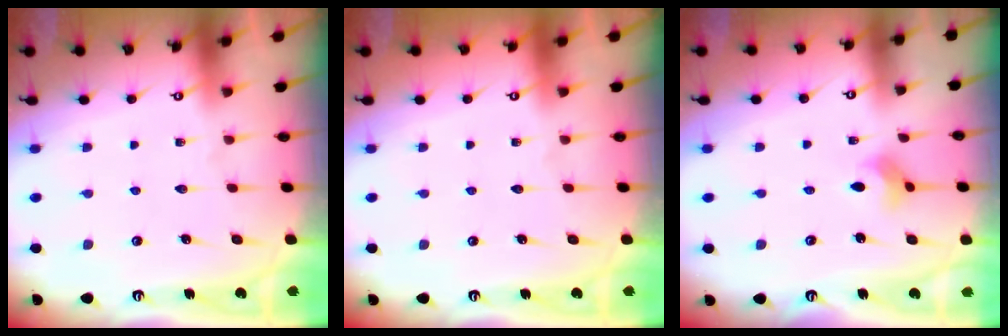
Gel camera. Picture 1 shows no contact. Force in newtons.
{"total": 0.0}
{"total": 2.9, "press": 2.9, "slide": 0.3}